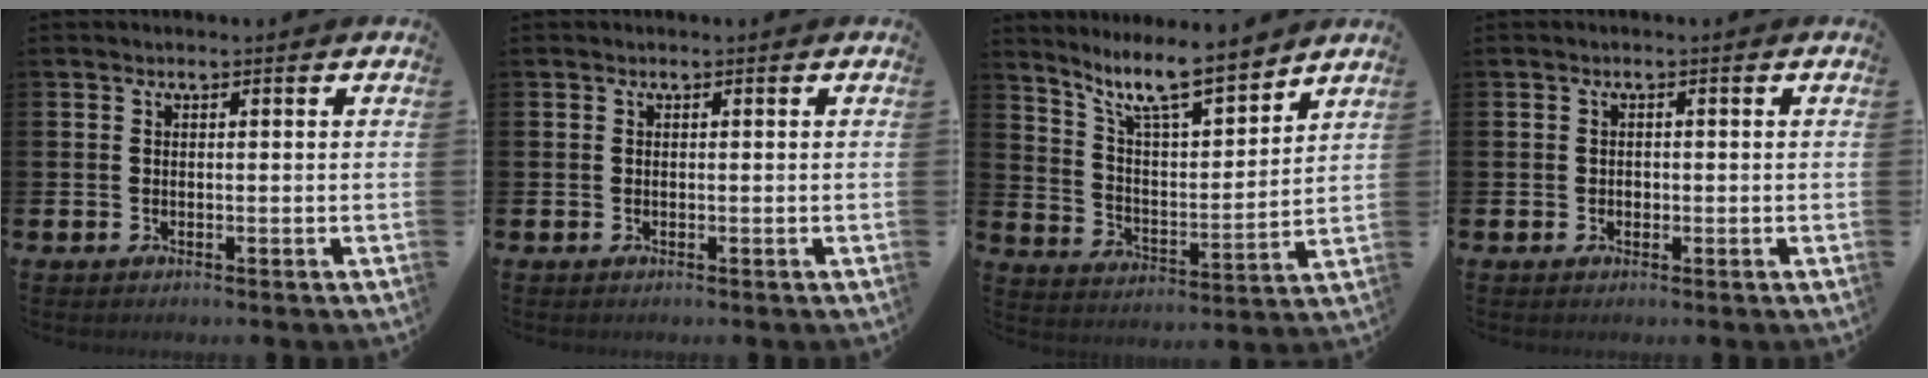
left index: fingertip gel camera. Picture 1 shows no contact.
{"total": 0.0}
{"total": 10.8, "force": [9.3, 2.0, 4.9], "torque": [-0.117, -0.057, 0.164]}
{"total": 0.7, "force": [-0.1, 0.7, 0.1], "torque": [0.002, 0.003, -0.005]}